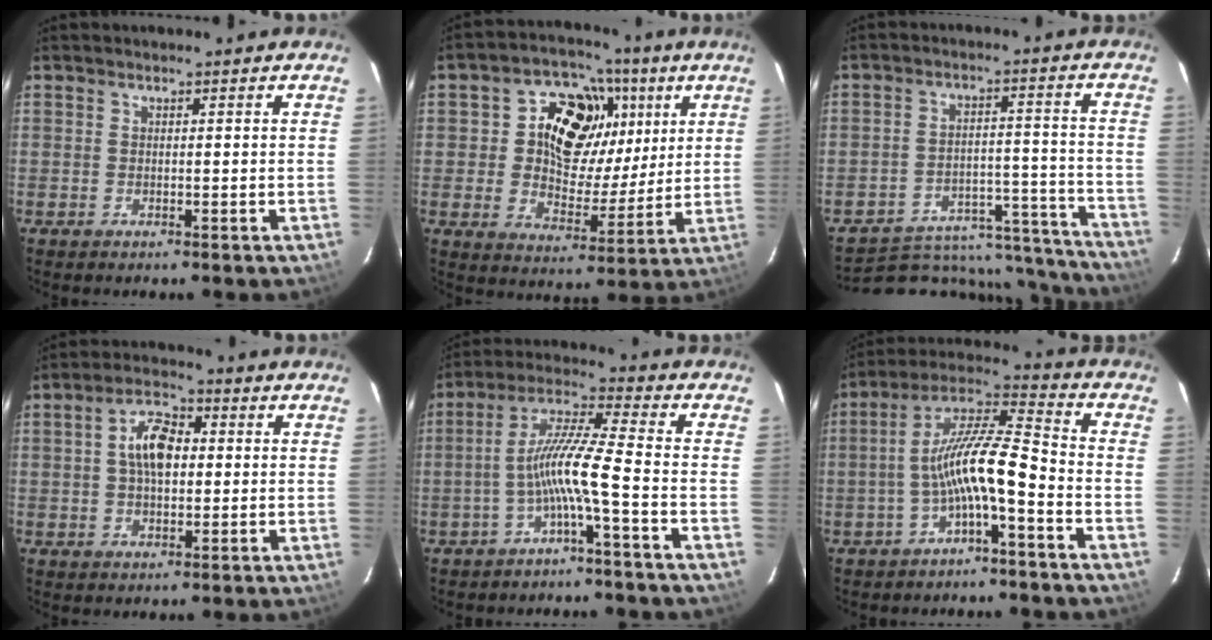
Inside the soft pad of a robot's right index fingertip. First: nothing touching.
{"total": 15.8, "force": [5.0, 12.2, 8.8], "torque": [-0.169, 0.017, 0.083]}
{"total": 21.1, "force": [-19.1, 7.1, 5.4], "torque": [-0.085, 0.041, -0.236]}
{"total": 7.4, "force": [0.7, 4.2, 6.1], "torque": [-0.112, 0.020, 0.013]}
{"total": 8.8, "force": [-3.5, -0.7, 8.0], "torque": [-0.174, 0.014, -0.066]}
{"total": 10.8, "force": [-4.0, 1.7, 9.9], "torque": [-0.206, 0.017, -0.074]}